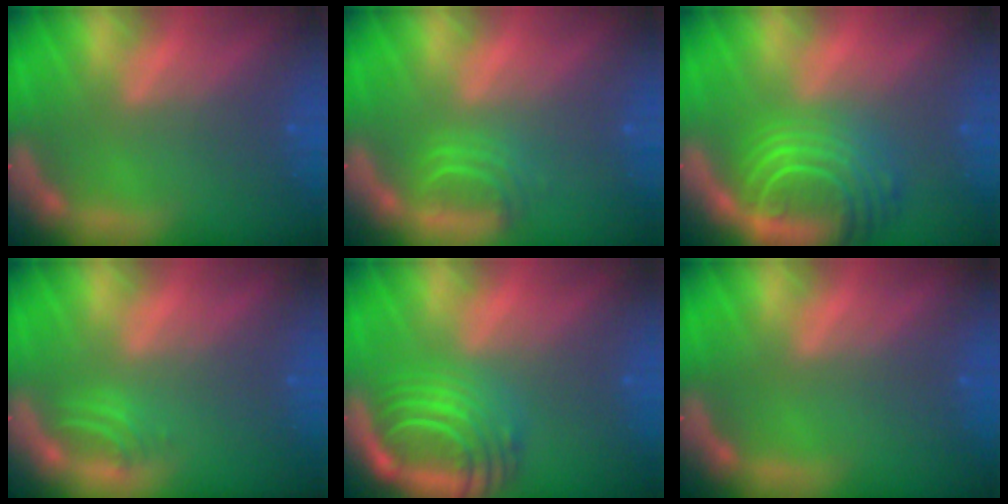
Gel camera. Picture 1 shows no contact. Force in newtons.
{"total": 2.5}
{"total": 9.0}
{"total": 1.5}
{"total": 8.1}
{"total": 0.0}